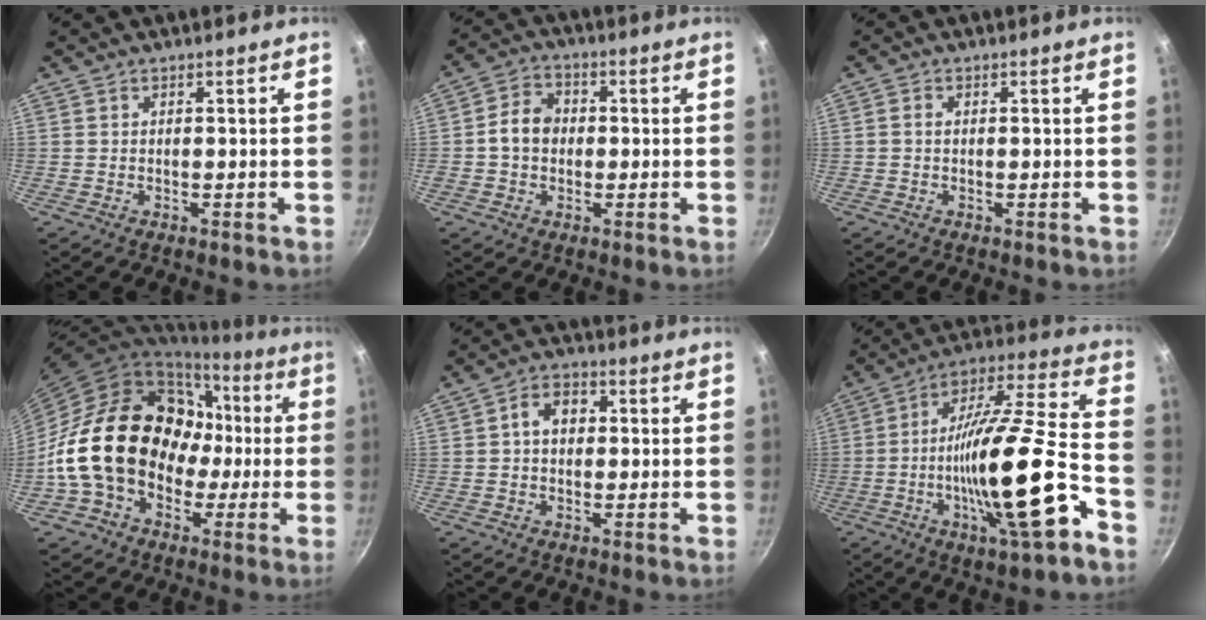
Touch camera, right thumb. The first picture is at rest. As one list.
[{"total": 6.6, "force": [-0.2, 5.5, 3.7], "torque": [-0.039, 0.017, -0.015]}, {"total": 1.2, "force": [0.0, 0.9, 0.8], "torque": [-0.013, 0.006, -0.001]}, {"total": 21.1, "force": [-1.1, 16.6, 13.0], "torque": [-0.189, 0.059, -0.010]}, {"total": 6.0, "force": [0.8, 4.5, 3.9], "torque": [-0.039, 0.014, 0.004]}, {"total": 20.6, "force": [-7.2, 3.9, 18.8], "torque": [-0.295, 0.035, -0.127]}]